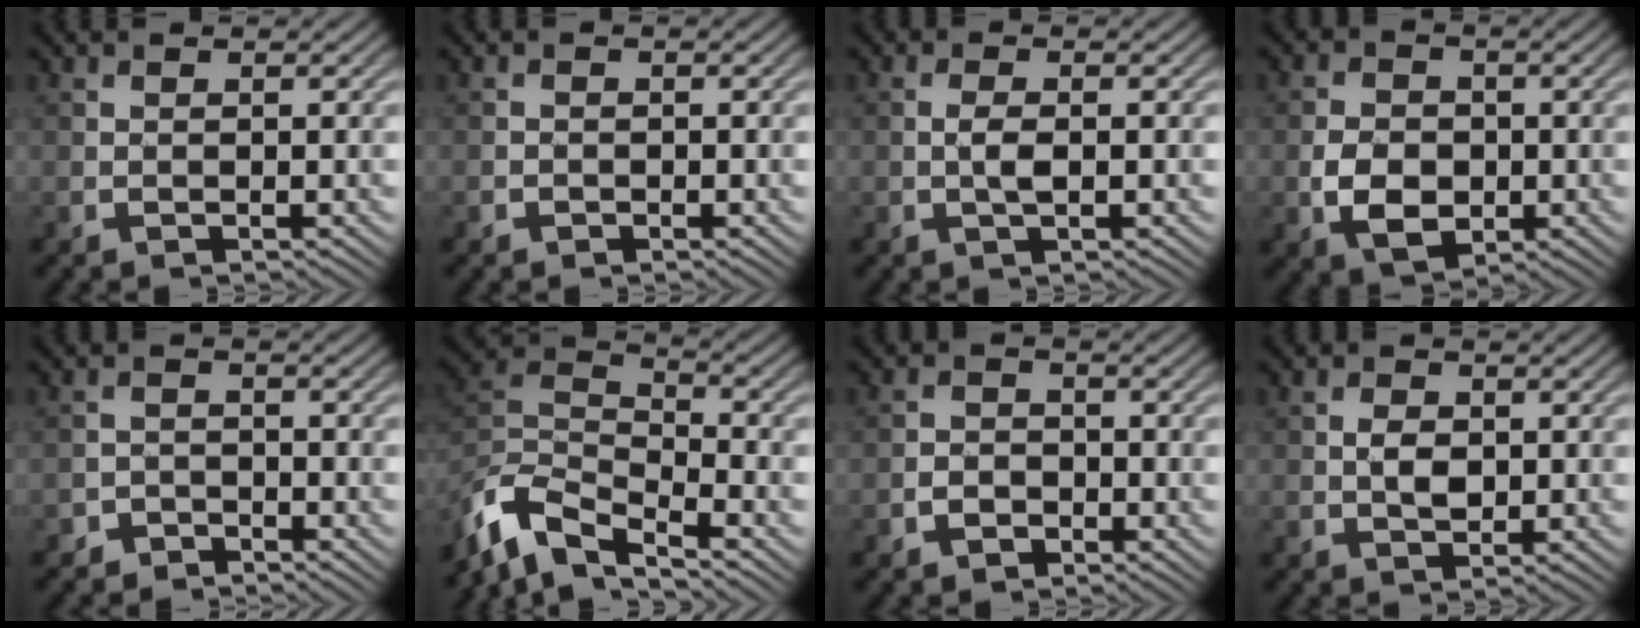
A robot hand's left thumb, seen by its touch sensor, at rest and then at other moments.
{"total": 0.7, "force": [-0.5, 0.5, 0.0], "torque": [0.001, -0.006, -0.011]}
{"total": 2.0, "force": [-0.4, 0.6, 1.9], "torque": [-0.044, 0.000, -0.010]}
{"total": 5.2, "force": [-1.3, 3.9, 3.3], "torque": [-0.069, -0.010, -0.026]}
{"total": 2.1, "force": [-1.8, 1.1, 0.0], "torque": [0.006, 0.005, -0.040]}
{"total": 9.5, "force": [-7.3, 3.0, 5.4], "torque": [-0.118, -0.008, -0.160]}
{"total": 2.5, "force": [-1.5, 1.8, 1.0], "torque": [-0.013, 0.000, -0.034]}
{"total": 2.5, "force": [-0.1, 1.7, 1.8], "torque": [-0.037, -0.003, -0.003]}